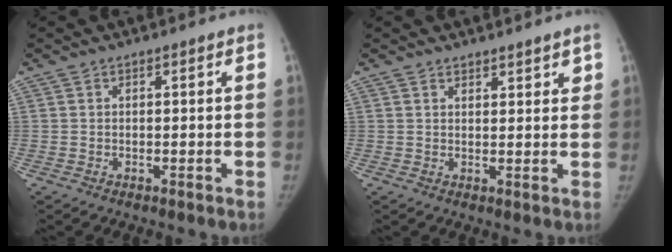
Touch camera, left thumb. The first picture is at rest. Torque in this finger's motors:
{"motor_torque": [-0.15, -0.06, -0.26, -0.03, -0.04]}